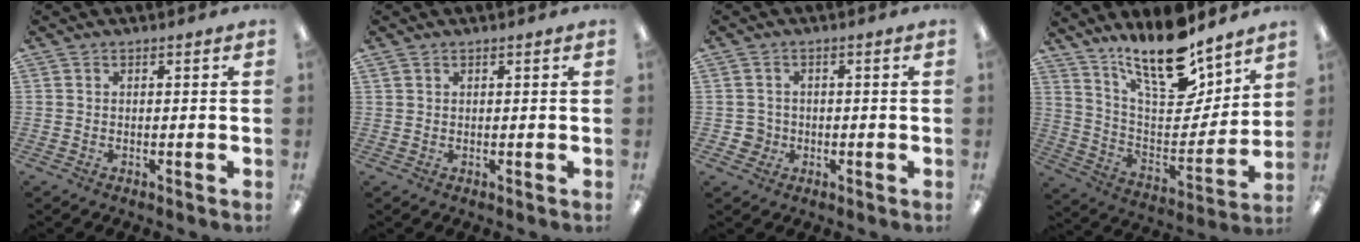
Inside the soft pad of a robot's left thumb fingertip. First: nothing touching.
{"total": 1.1, "force": [0.6, 0.8, 0.4], "torque": [-0.009, 0.002, 0.012]}
{"total": 3.7, "force": [-0.6, 3.6, 0.6], "torque": [-0.005, 0.004, -0.012]}
{"total": 18.6, "force": [15.0, 6.0, 9.2], "torque": [-0.169, -0.108, 0.261]}